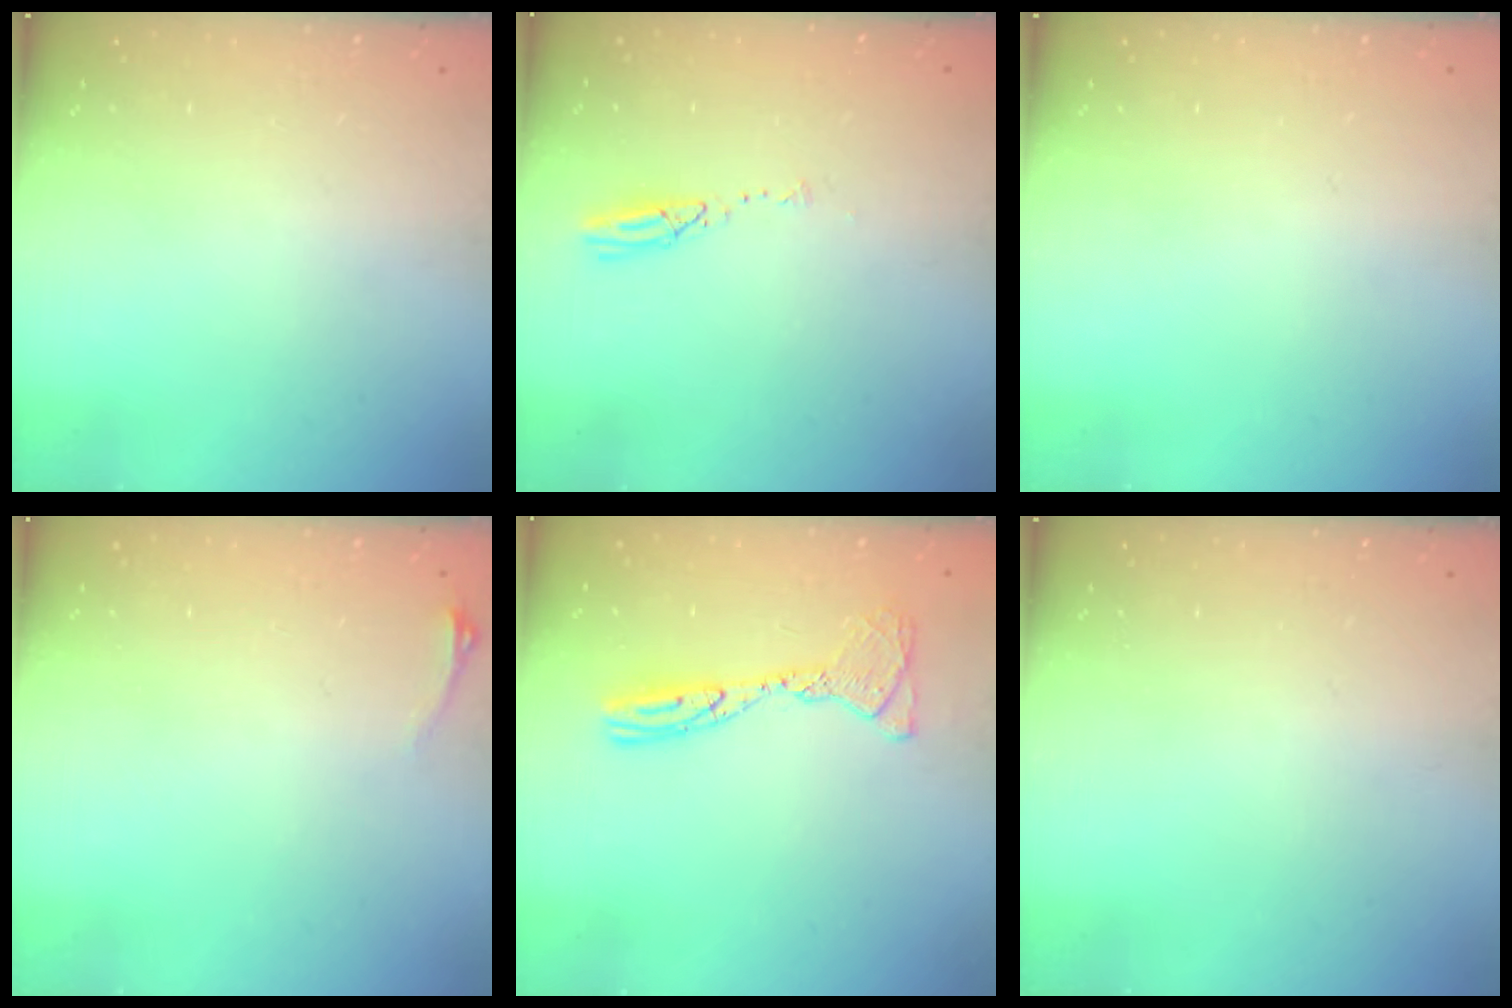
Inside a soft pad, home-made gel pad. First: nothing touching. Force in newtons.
{"total": 3.6, "press": 3.6, "slide": 0.2}
{"total": 0.0}
{"total": 2.9, "press": 2.6, "slide": 1.5}
{"total": 12.2, "press": 12.1, "slide": 1.3}
{"total": 0.0}